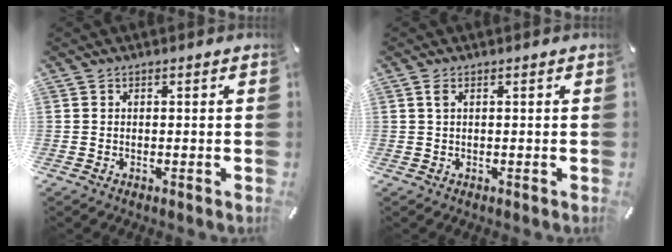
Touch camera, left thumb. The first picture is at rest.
{"total": 1.2, "force": [0.4, 0.3, 1.1], "torque": [-0.023, 0.002, 0.006]}